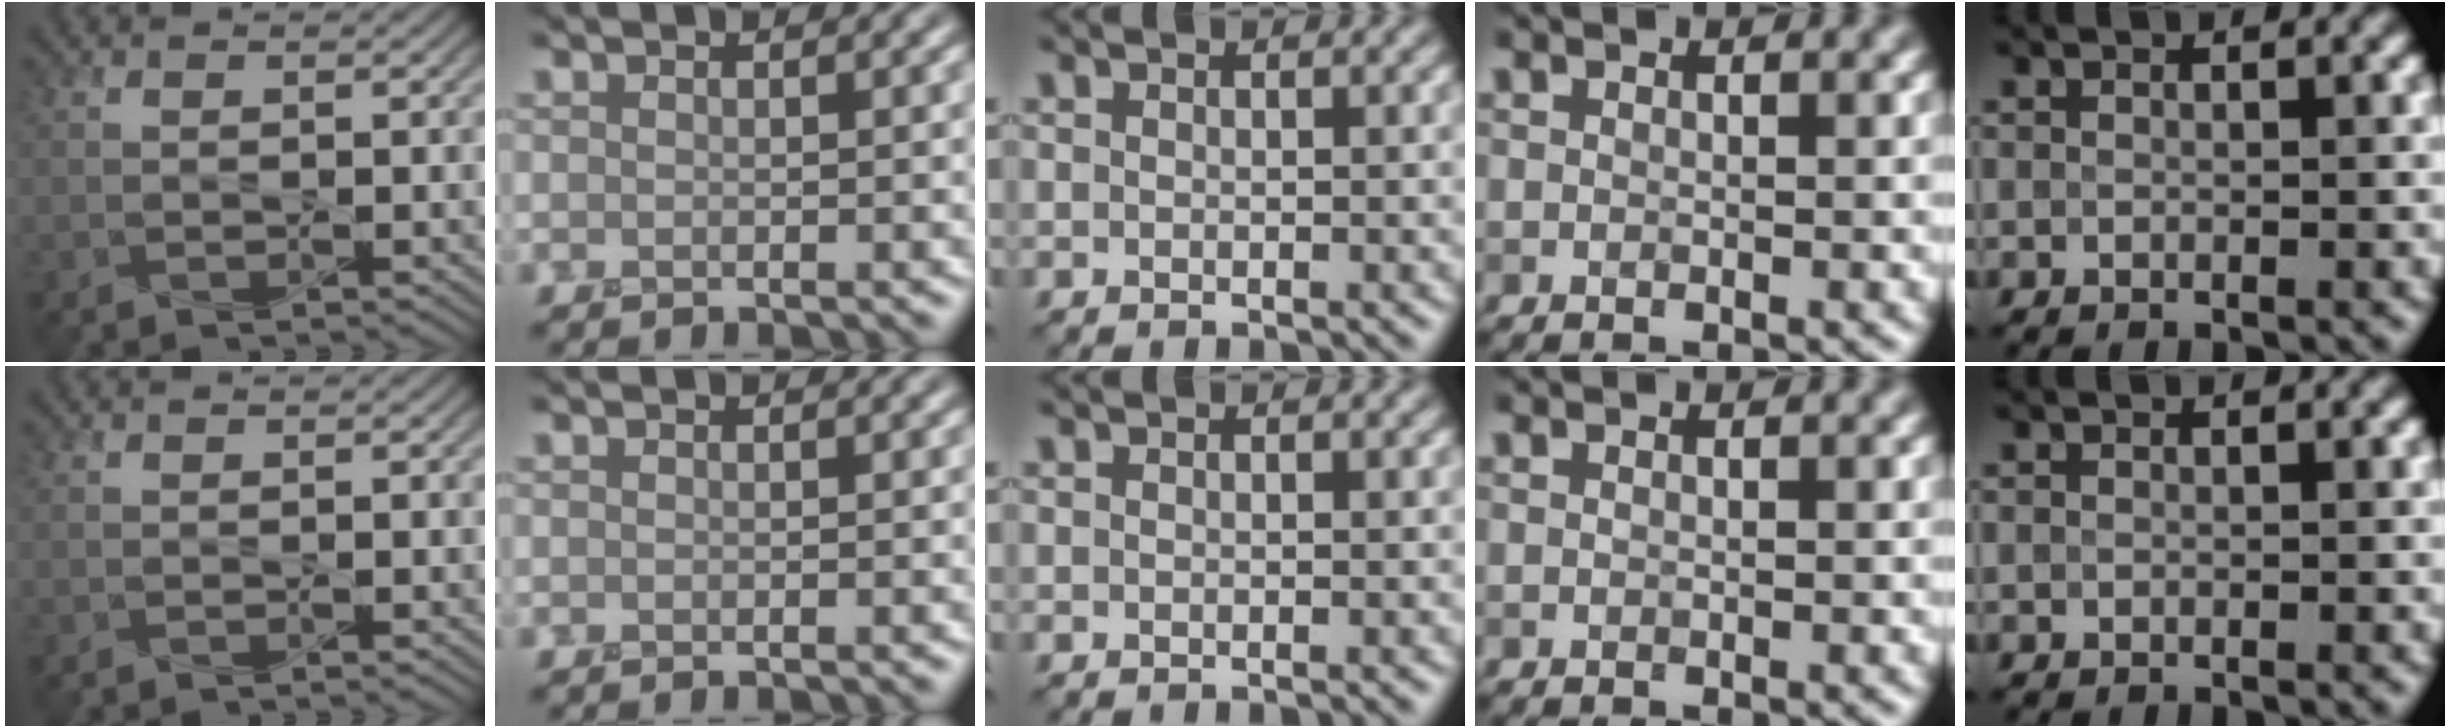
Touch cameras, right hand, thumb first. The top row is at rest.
{}